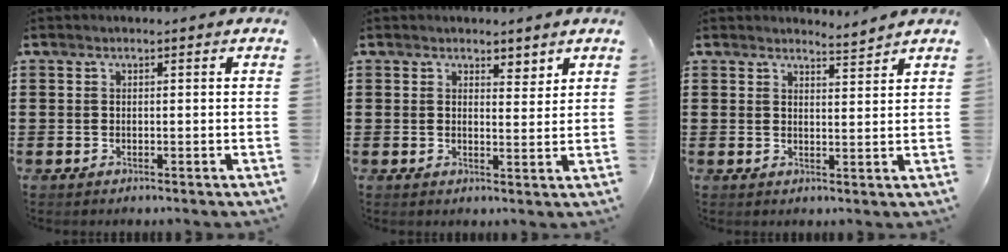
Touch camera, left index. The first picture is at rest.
{"total": 2.5, "force": [2.3, 1.0, 0.4], "torque": [0.001, -0.002, 0.039]}
{"total": 2.8, "force": [2.7, -0.2, 0.4], "torque": [-0.016, -0.008, 0.051]}